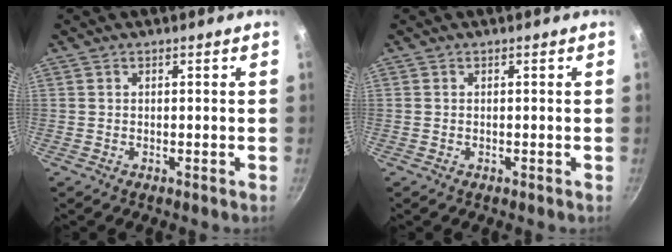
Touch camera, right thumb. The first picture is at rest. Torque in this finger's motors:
{"motor_torque": [-0.20, -0.04, -0.18, -0.08, -0.03]}